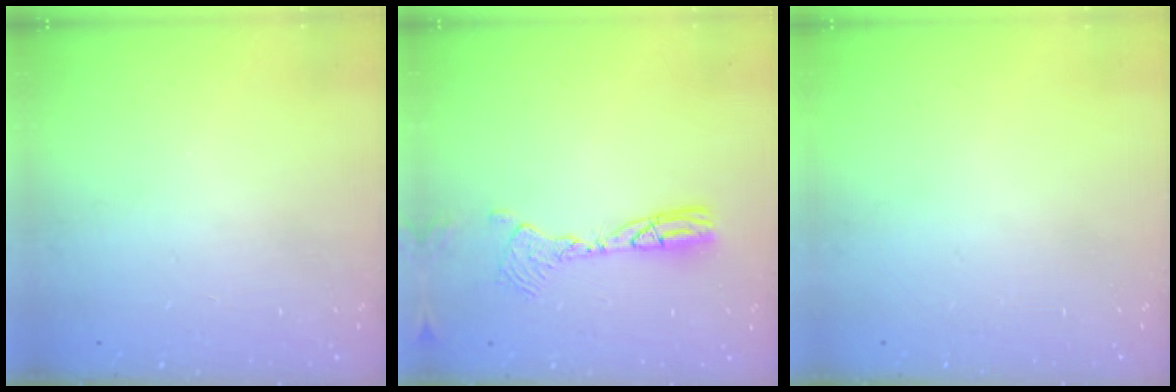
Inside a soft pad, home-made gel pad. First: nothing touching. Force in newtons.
{"total": 9.5, "press": 9.2, "slide": 2.4}
{"total": 0.0}